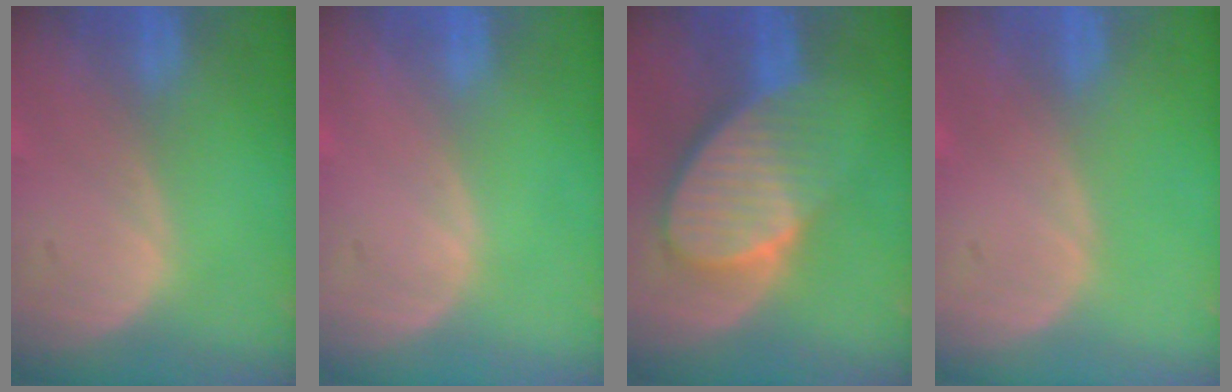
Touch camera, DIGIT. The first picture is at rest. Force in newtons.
{"total": 0.0}
{"total": 8.9, "press": 8.1, "slide": 3.7}
{"total": 0.0}